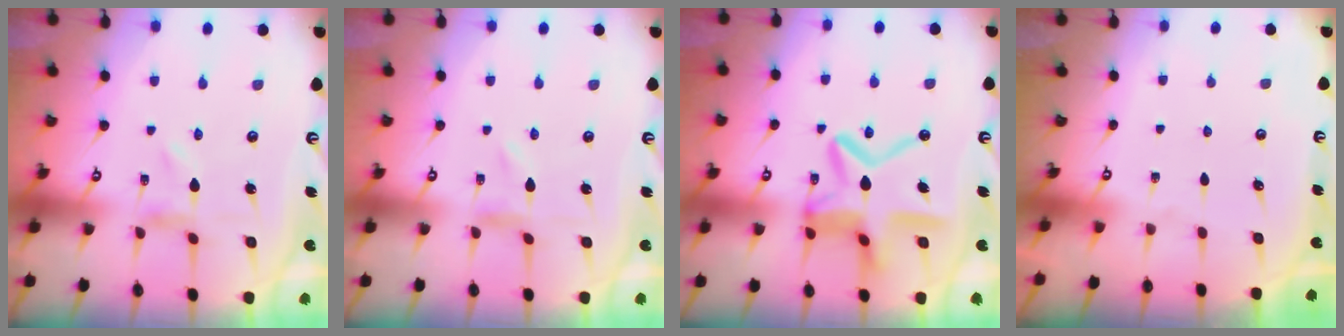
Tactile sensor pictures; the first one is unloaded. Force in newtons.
{"total": 0.0}
{"total": 15.9, "press": 15.9, "slide": 1.3}
{"total": 0.0}